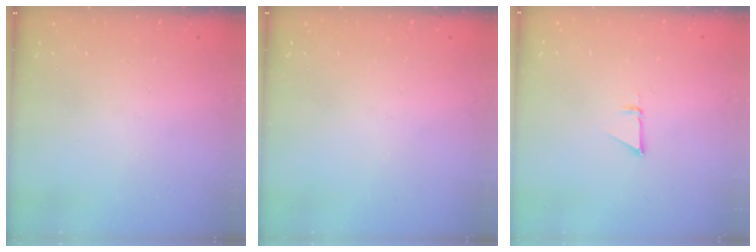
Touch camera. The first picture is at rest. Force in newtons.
{"total": 0.0}
{"total": 2.5, "press": 2.5, "slide": 0.1}